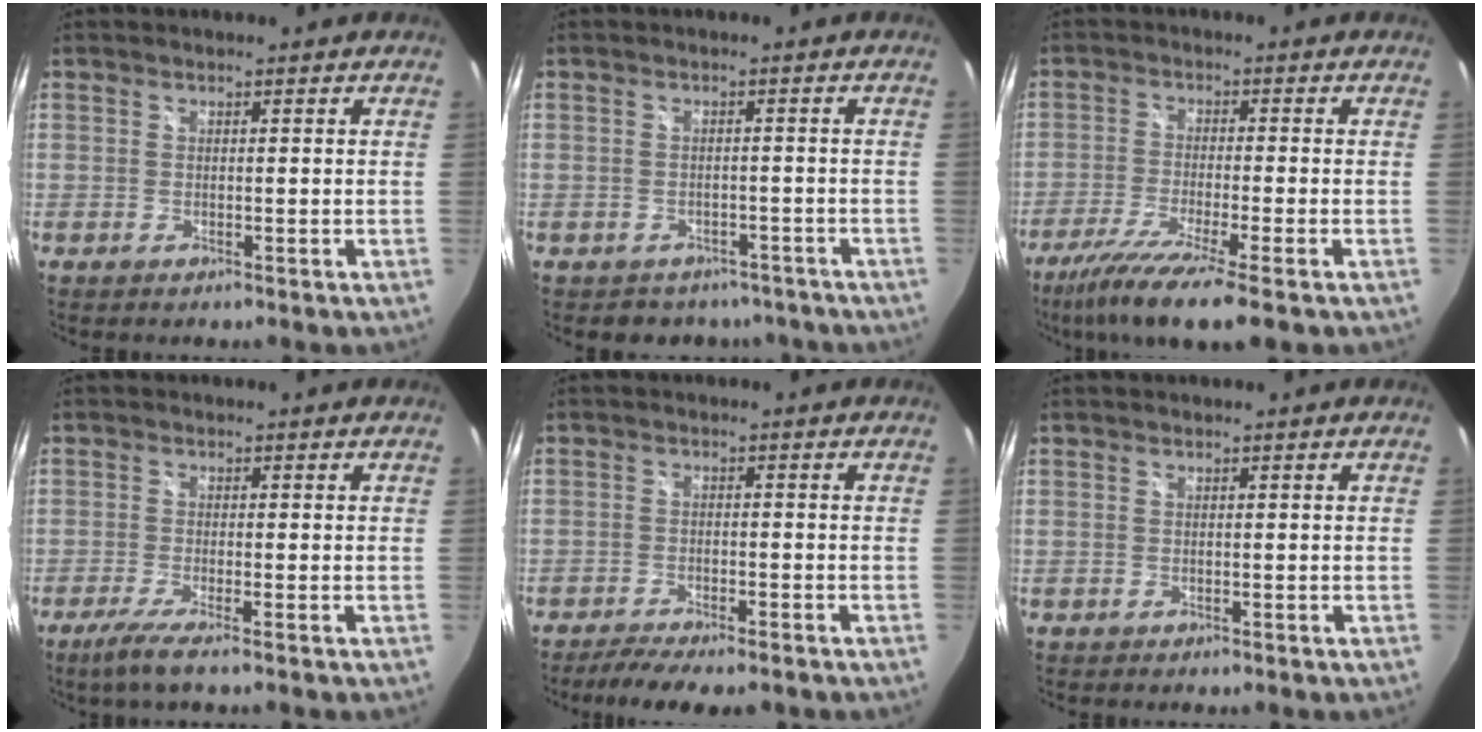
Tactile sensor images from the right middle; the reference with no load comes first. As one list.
[{"total": 7.6, "force": [-5.9, 4.4, 1.7], "torque": [-0.035, 0.005, -0.068]}, {"total": 11.9, "force": [-8.6, 0.4, 8.2], "torque": [-0.177, -0.046, -0.151]}, {"total": 4.1, "force": [-2.7, -0.5, 3.1], "torque": [-0.077, -0.013, -0.055]}, {"total": 7.2, "force": [-5.9, 1.2, 3.8], "torque": [-0.090, -0.019, -0.096]}, {"total": 0.0}]